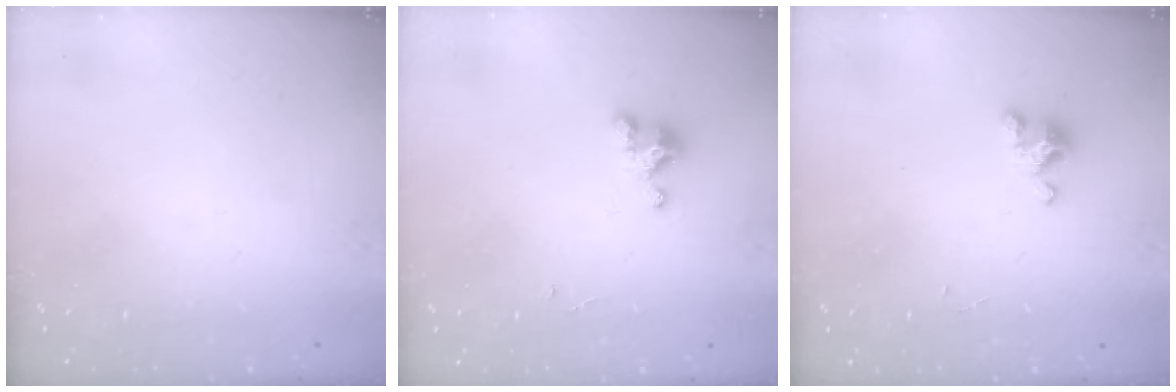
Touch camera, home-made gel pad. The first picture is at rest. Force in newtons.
{"total": 2.7, "press": 2.7, "slide": 0.3}
{"total": 2.3, "press": 2.2, "slide": 0.4}